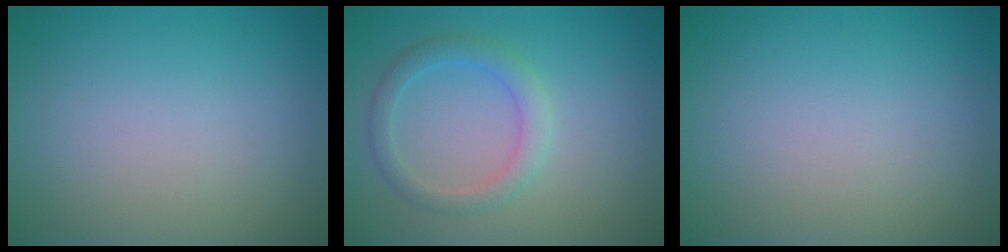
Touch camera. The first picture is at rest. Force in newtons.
{"total": 2.3, "press": 2.3, "slide": 0.1}
{"total": 0.0}